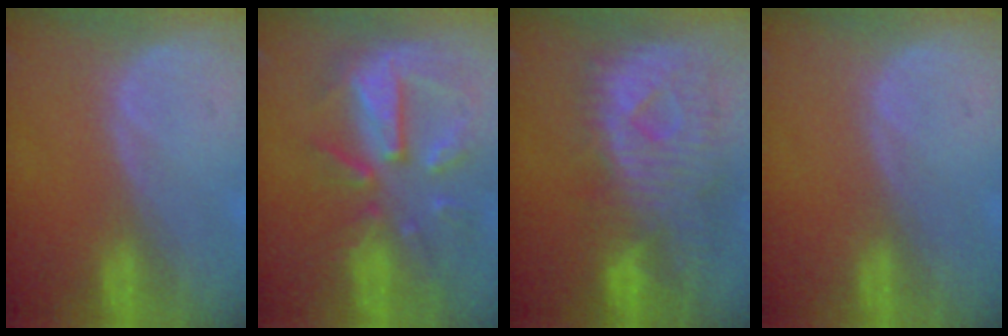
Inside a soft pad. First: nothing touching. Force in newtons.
{"total": 10.7, "press": 9.5, "slide": 4.9}
{"total": 11.2, "press": 9.7, "slide": 5.6}
{"total": 0.0}